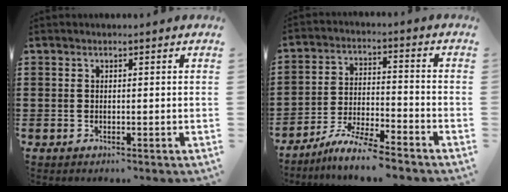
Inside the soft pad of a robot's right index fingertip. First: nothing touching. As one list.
[{"total": 6.9, "force": [-6.4, 0.0, 2.7], "torque": [-0.060, -0.006, -0.123]}]